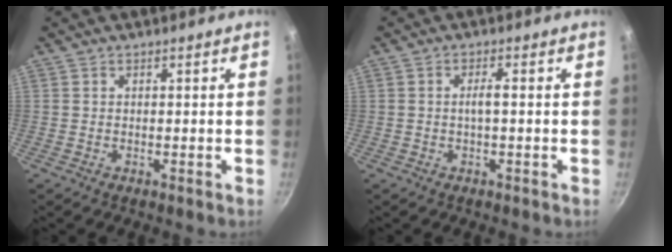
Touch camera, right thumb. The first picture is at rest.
{"total": 2.1, "force": [-0.2, 0.3, 2.1], "torque": [-0.043, 0.010, -0.003]}